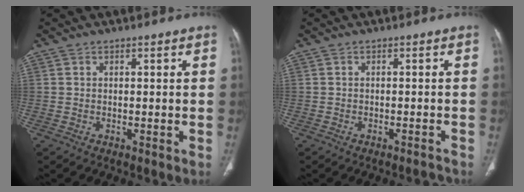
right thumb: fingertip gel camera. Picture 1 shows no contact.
{"total": 1.4, "force": [-1.4, 0.2, 0.2], "torque": [-0.004, 0.013, -0.014]}